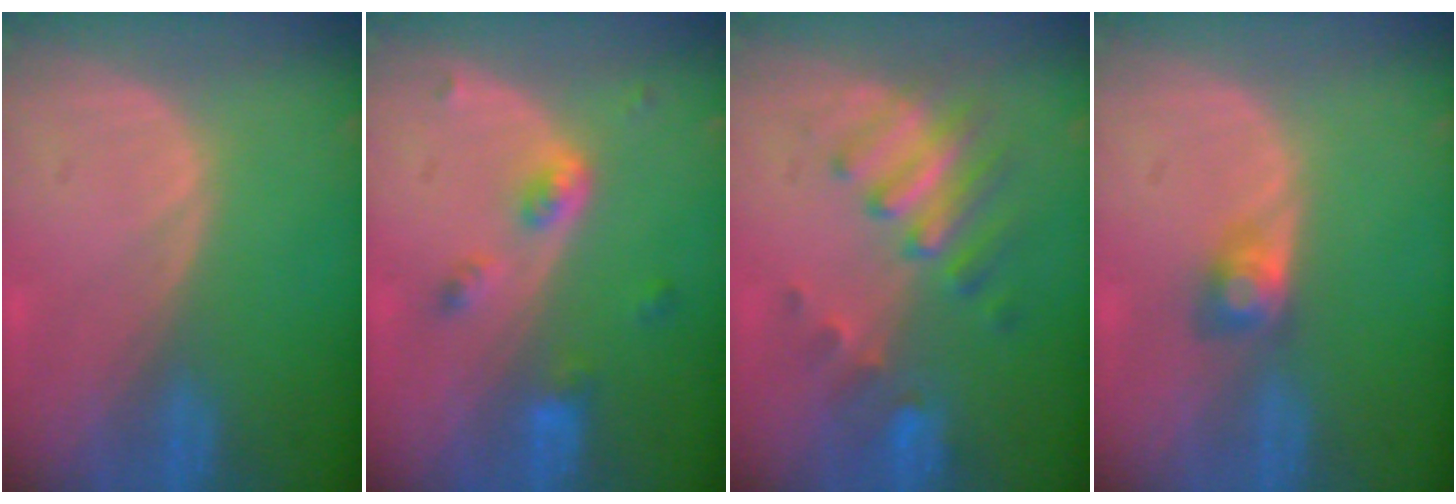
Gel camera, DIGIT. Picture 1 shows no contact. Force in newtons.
{"total": 4.4, "press": 4.0, "slide": 1.9}
{"total": 7.6, "press": 6.8, "slide": 3.4}
{"total": 2.6, "press": 2.5, "slide": 0.7}